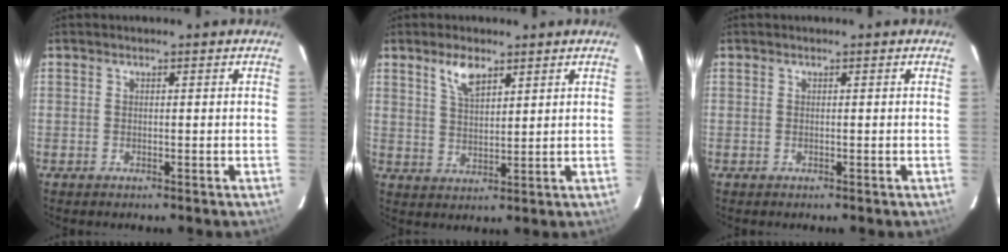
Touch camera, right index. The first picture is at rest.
{"total": 5.3, "force": [3.4, 2.2, 3.5], "torque": [-0.064, 0.004, 0.067]}
{"total": 0.0}